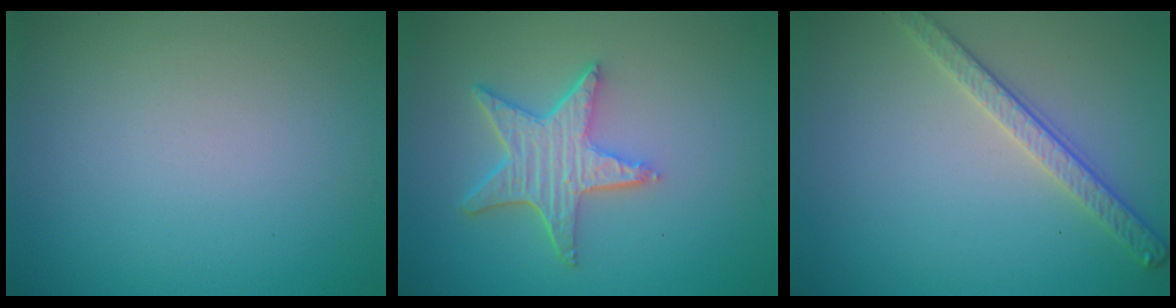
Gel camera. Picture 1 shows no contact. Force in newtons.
{"total": 5.1, "press": 4.1, "slide": 3.1}
{"total": 2.8, "press": 2.6, "slide": 1.0}